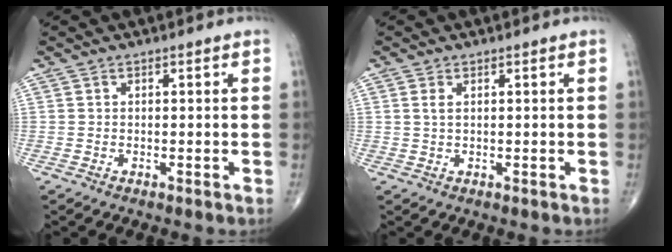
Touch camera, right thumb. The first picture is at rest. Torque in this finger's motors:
{"motor_torque": [-0.35, -0.39, 0.02, 0.09, 0.00]}